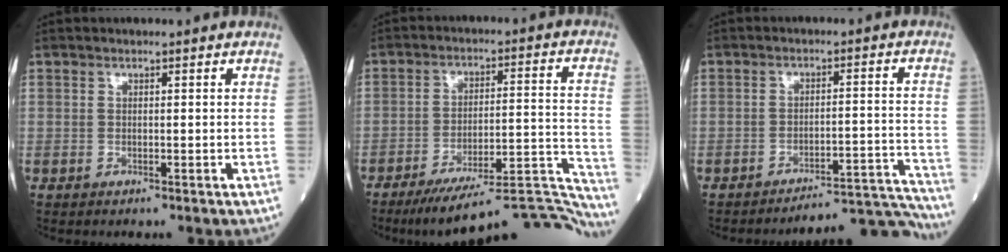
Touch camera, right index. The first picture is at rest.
{"total": 22.1, "force": [-20.8, 0.9, 7.5], "torque": [-0.034, 0.033, -0.286]}
{"total": 13.3, "force": [-13.2, -1.9, 0.1], "torque": [0.031, 0.020, -0.176]}